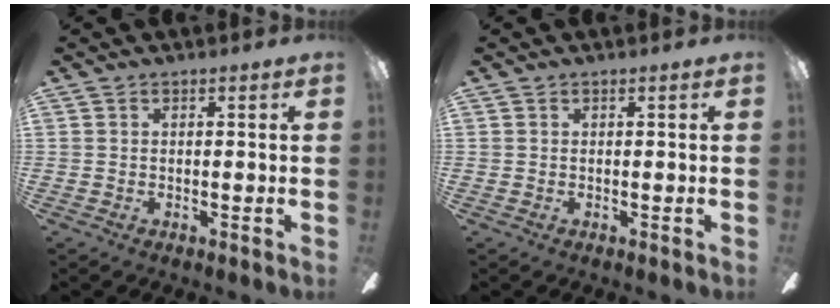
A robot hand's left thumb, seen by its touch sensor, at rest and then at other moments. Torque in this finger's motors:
{"motor_torque": [0.00, 0.00, 0.01, -0.01, 0.00]}